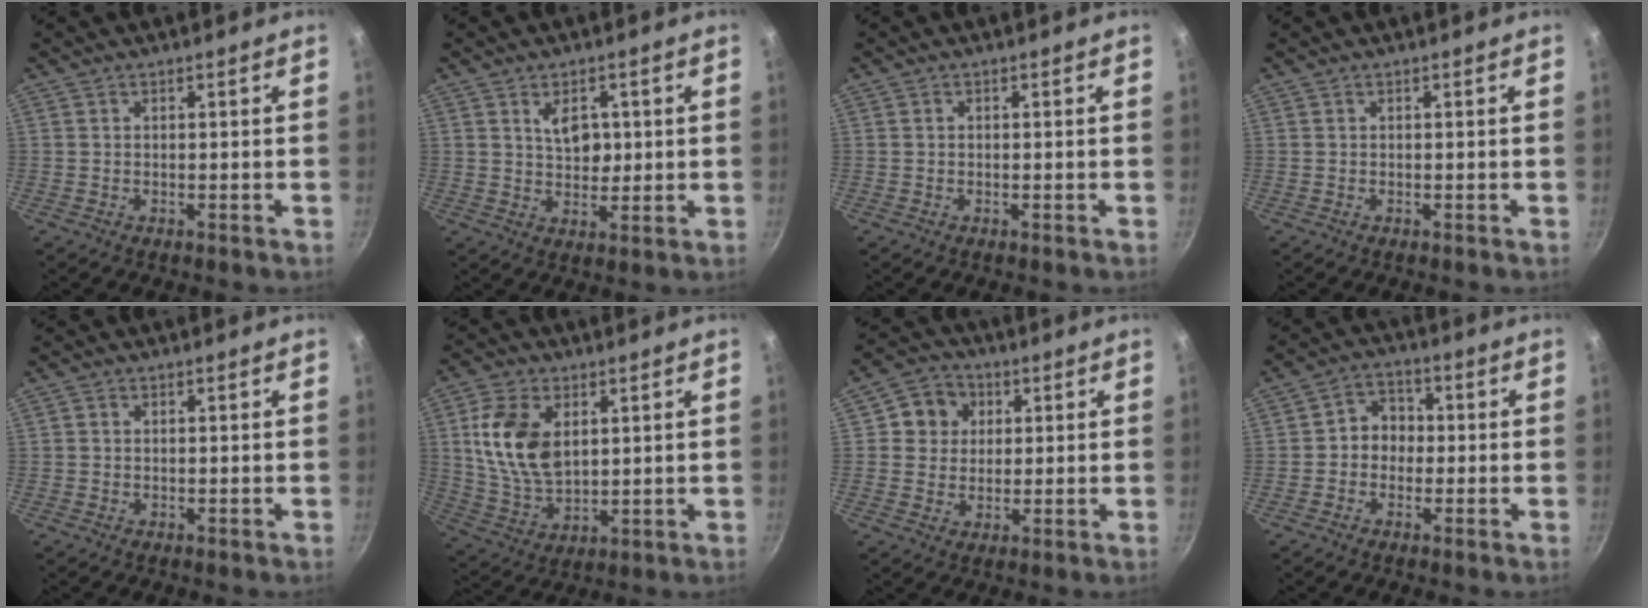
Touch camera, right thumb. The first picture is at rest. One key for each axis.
{"total": 5.9, "fx": 1.6, "fy": 3.9, "fz": 4.1, "tx": -0.043, "ty": -0.012, "tz": 0.027}
{"total": 0.5, "fx": 0.1, "fy": 0.4, "fz": 0.3, "tx": -0.003, "ty": 0.004, "tz": 0.000}
{"total": 0.0}
{"total": 0.8, "fx": 0.1, "fy": 0.7, "fz": 0.3, "tx": -0.003, "ty": 0.003, "tz": 0.000}
{"total": 13.1, "fx": 2.9, "fy": 8.2, "fz": 9.7, "tx": -0.173, "ty": -0.015, "tz": 0.061}
{"total": 8.0, "fx": 2.2, "fy": 7.2, "fz": 2.6, "tx": -0.003, "ty": 0.007, "tz": 0.027}
{"total": 5.9, "fx": -0.4, "fy": 5.1, "fz": 2.9, "tx": -0.011, "ty": 0.018, "tz": -0.019}